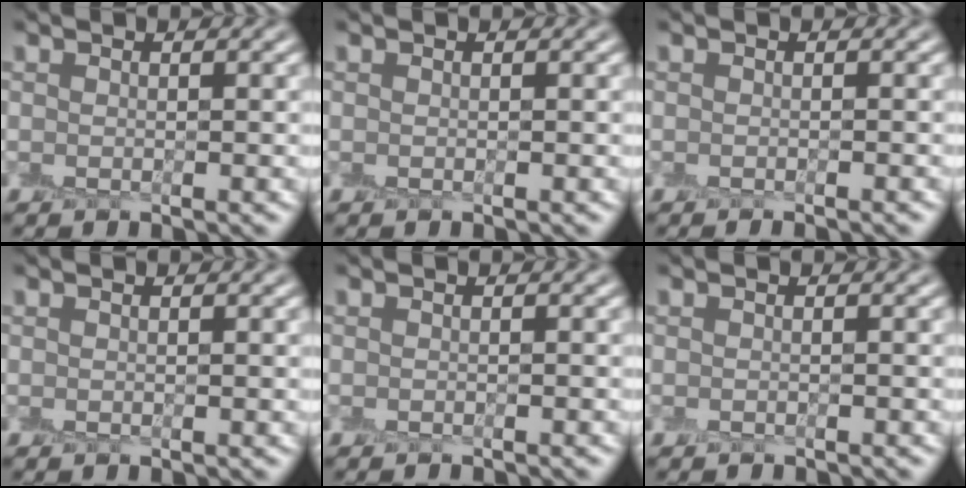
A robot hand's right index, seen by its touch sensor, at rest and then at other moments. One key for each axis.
{"total": 0.0}
{"total": 0.9, "fx": -0.8, "fy": -0.3, "fz": 0.3, "tx": 0.003, "ty": -0.007, "tz": -0.010}
{"total": 0.0}
{"total": 1.0, "fx": -1.0, "fy": -0.2, "fz": 0.0, "tx": 0.004, "ty": -0.005, "tz": -0.014}
{"total": 0.7, "fx": -0.7, "fy": -0.1, "fz": -0.1, "tx": 0.002, "ty": -0.005, "tz": -0.013}